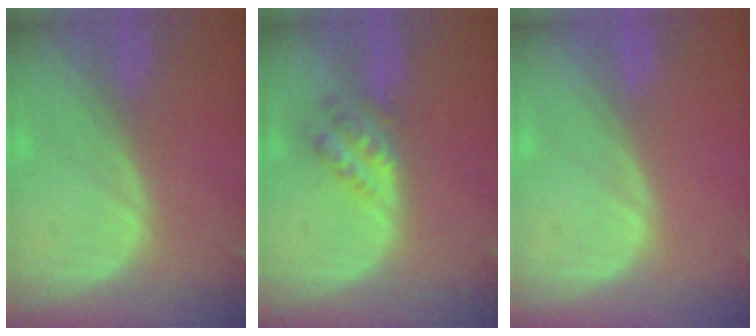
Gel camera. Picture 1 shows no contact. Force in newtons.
{"total": 4.5, "press": 4.0, "slide": 2.0}
{"total": 0.0}